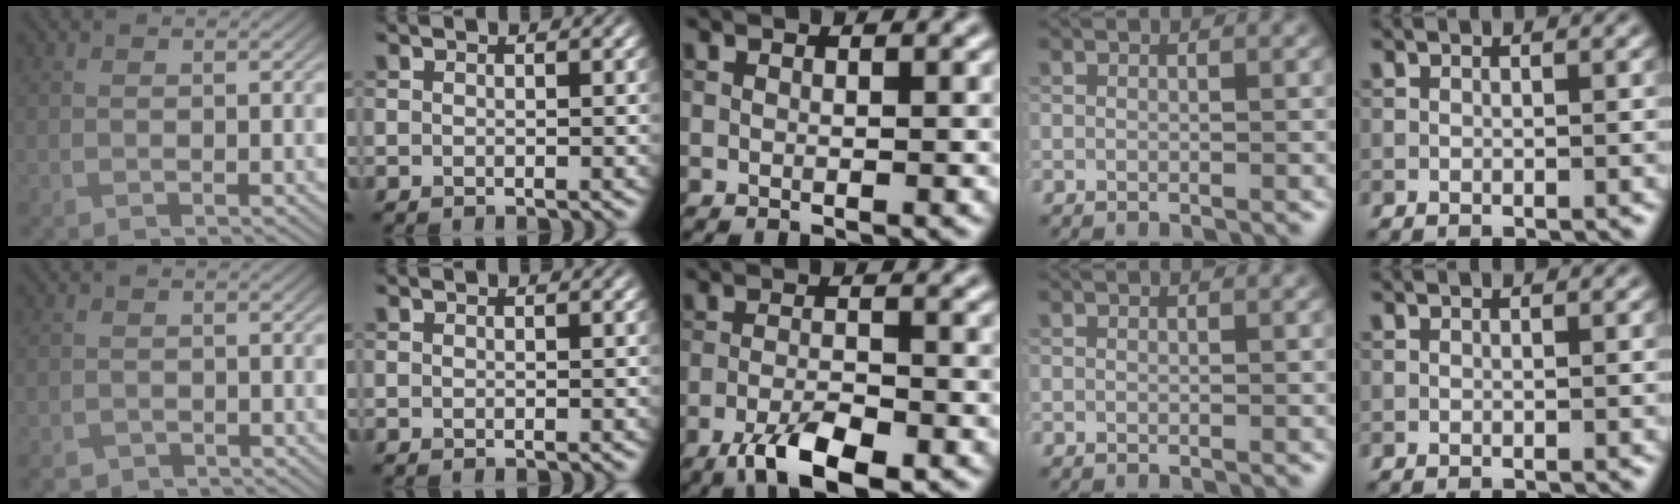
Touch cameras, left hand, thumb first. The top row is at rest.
{"thumb": {"total": 1.8, "force": [-1.5, 0.9, 0.2], "torque": [-0.002, -0.004, -0.032]}, "middle": {"total": 5.3, "force": [-3.3, 1.6, 3.8], "torque": [-0.070, -0.005, -0.060]}}